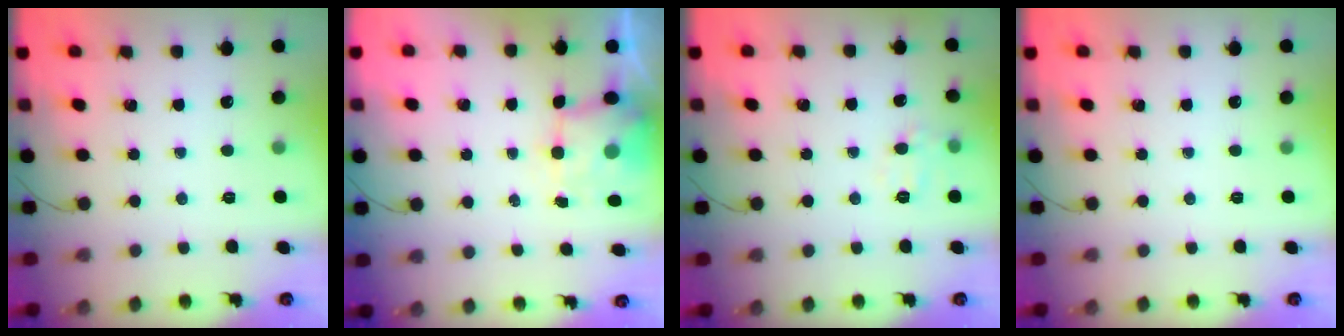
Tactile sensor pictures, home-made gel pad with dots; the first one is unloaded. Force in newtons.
{"total": 3.1, "press": 3.0, "slide": 0.7}
{"total": 6.9, "press": 6.8, "slide": 1.0}
{"total": 0.0}